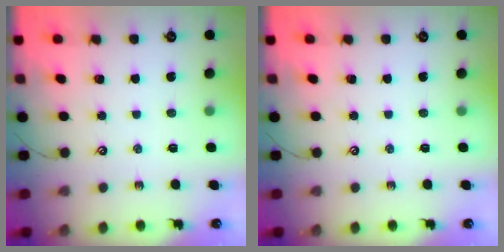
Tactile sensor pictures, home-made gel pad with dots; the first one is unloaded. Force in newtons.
{"total": 0.0}